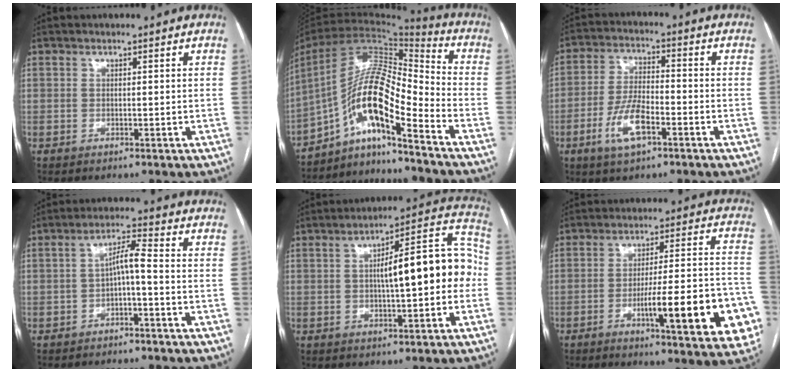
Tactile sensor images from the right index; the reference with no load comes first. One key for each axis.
{"total": 14.6, "fx": -8.0, "fy": 2.3, "fz": 11.9, "tx": -0.216, "ty": 0.026, "tz": -0.138}
{"total": 8.2, "fx": -3.8, "fy": 2.7, "fz": 6.7, "tx": -0.142, "ty": 0.000, "tz": -0.070}
{"total": 4.2, "fx": -1.0, "fy": 0.4, "fz": 4.1, "tx": -0.071, "ty": 0.019, "tz": -0.014}
{"total": 14.4, "fx": -0.1, "fy": 3.2, "fz": 14.1, "tx": -0.193, "ty": 0.048, "tz": 0.000}
{"total": 18.2, "fx": -6.3, "fy": 2.6, "fz": 16.9, "tx": -0.178, "ty": 0.015, "tz": -0.077}